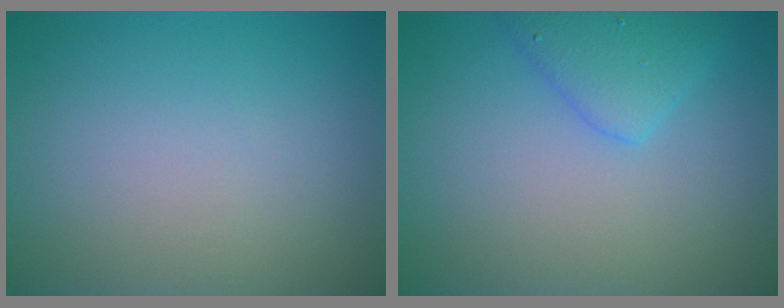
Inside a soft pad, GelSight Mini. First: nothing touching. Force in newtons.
{"total": 3.0, "press": 3.0, "slide": 0.1}